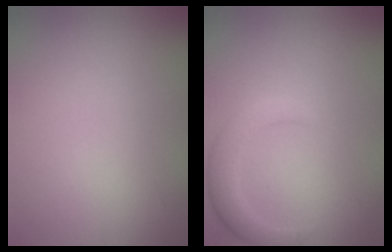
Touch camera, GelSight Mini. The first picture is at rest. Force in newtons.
{"total": 2.9, "press": 2.9, "slide": 0.4}